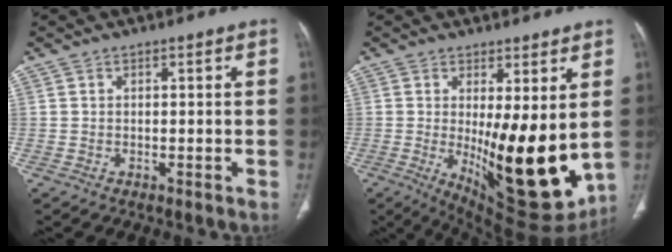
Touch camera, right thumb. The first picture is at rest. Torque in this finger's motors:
{"motor_torque": [2.49, 2.52, 1.63, 0.14, 0.56]}